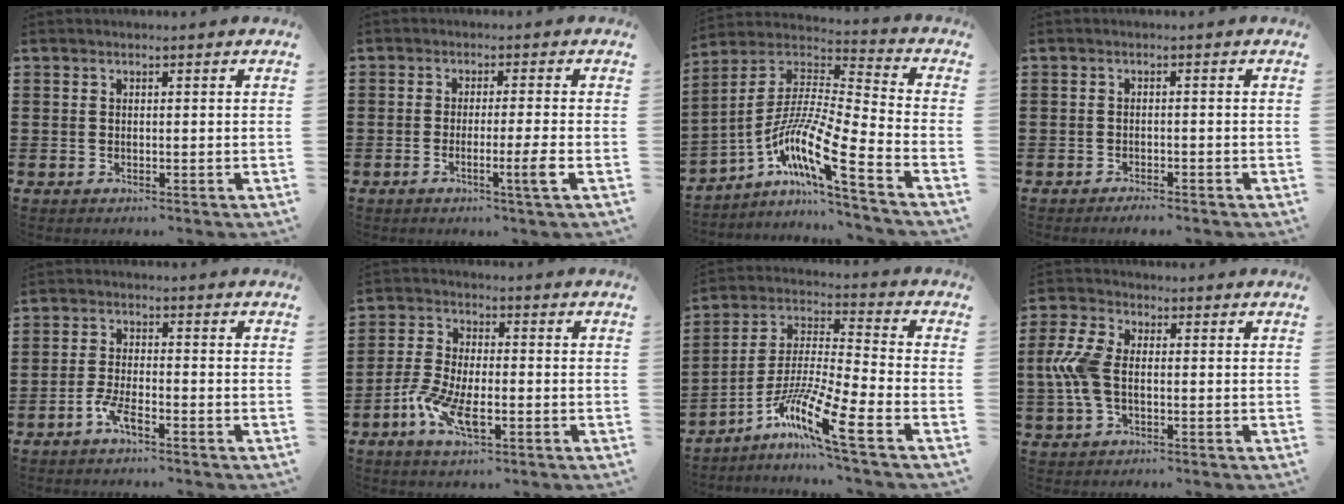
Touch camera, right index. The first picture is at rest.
{"total": 4.7, "force": [-1.6, -0.7, 4.3], "torque": [-0.071, -0.017, -0.028]}
{"total": 11.5, "force": [-7.1, 0.4, 9.0], "torque": [-0.199, -0.026, -0.153]}
{"total": 1.1, "force": [-1.1, 0.0, 0.2], "torque": [-0.007, -0.001, -0.020]}
{"total": 3.6, "force": [-2.6, 0.6, 2.5], "torque": [-0.065, -0.001, -0.054]}
{"total": 7.9, "force": [-3.5, 3.0, 6.4], "torque": [-0.151, -0.009, -0.067]}
{"total": 11.4, "force": [-7.5, 0.8, 8.6], "torque": [-0.182, -0.008, -0.150]}
{"total": 7.2, "force": [-0.6, 3.9, 6.0], "torque": [-0.159, -0.006, -0.021]}